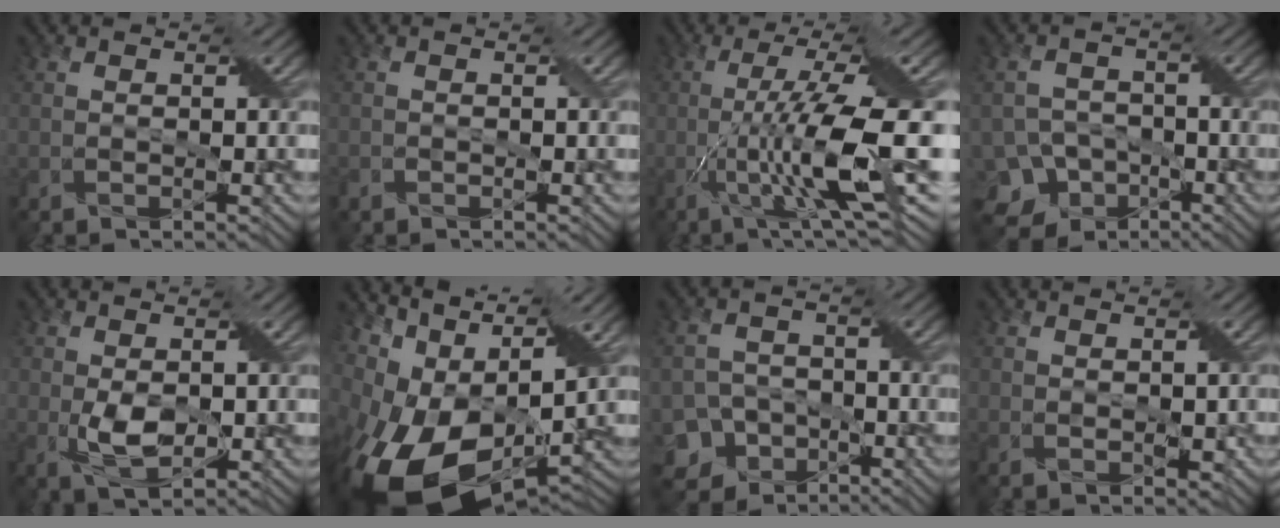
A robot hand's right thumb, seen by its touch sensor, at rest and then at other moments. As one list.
[{"total": 0.7, "force": [-0.5, 0.5, 0.1], "torque": [-0.006, -0.002, -0.011]}, {"total": 12.6, "force": [-2.9, 2.0, 12.1], "torque": [-0.203, 0.015, -0.047]}, {"total": 9.2, "force": [-6.1, 6.6, 1.9], "torque": [-0.046, -0.013, -0.102]}, {"total": 3.9, "force": [-0.2, 2.4, 3.1], "torque": [-0.068, -0.006, 0.002]}, {"total": 17.1, "force": [-1.7, 9.9, 13.8], "torque": [-0.251, -0.015, 0.003]}, {"total": 8.3, "force": [-5.2, 6.3, 1.4], "torque": [-0.032, -0.017, -0.094]}, {"total": 1.3, "force": [0.7, 0.9, 0.7], "torque": [-0.016, -0.005, 0.020]}]